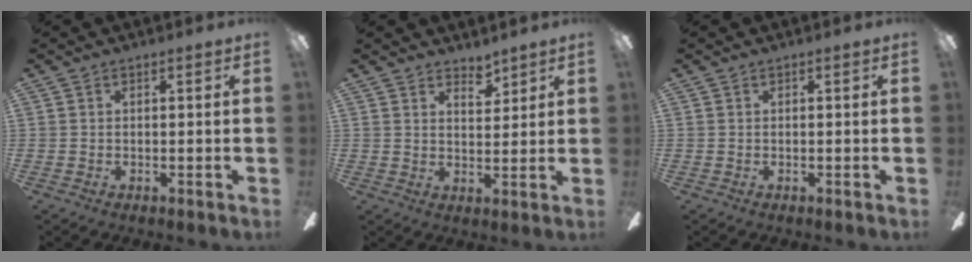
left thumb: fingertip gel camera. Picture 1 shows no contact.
{"total": 4.2, "force": [3.7, 1.7, 1.1], "torque": [-0.007, -0.022, 0.065]}
{"total": 0.0}